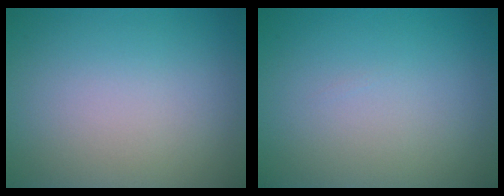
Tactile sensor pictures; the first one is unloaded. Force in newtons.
{"total": 0.0}